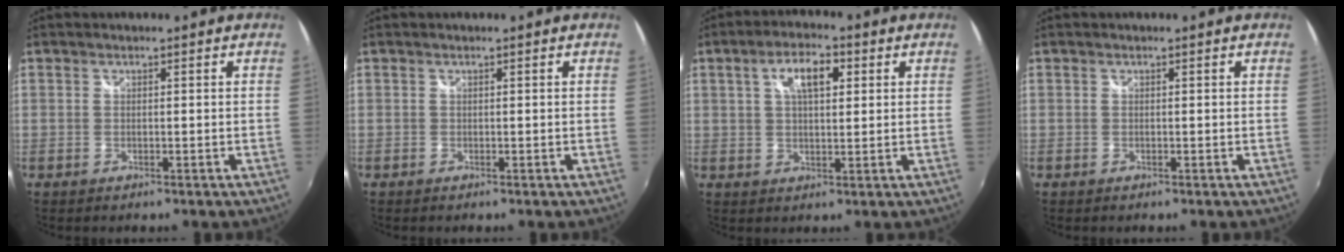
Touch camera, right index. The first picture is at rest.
{"total": 0.0}
{"total": 6.9, "force": [2.4, 3.1, 5.7], "torque": [-0.099, 0.016, 0.041]}
{"total": 0.0}